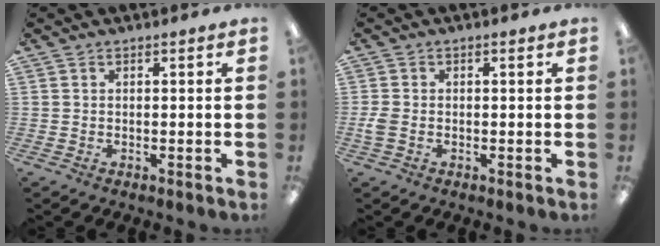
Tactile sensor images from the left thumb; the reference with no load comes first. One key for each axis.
{"total": 2.6, "fx": -0.5, "fy": 1.6, "fz": 2.0, "tx": -0.050, "ty": -0.001, "tz": -0.011}